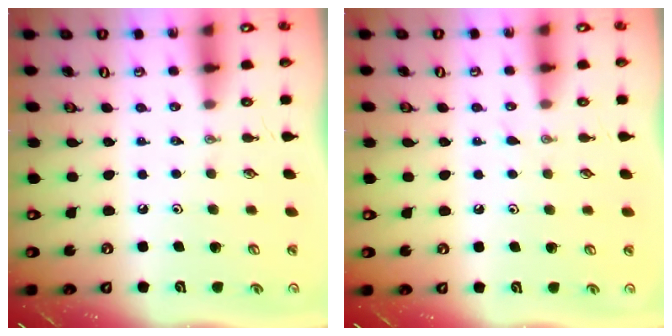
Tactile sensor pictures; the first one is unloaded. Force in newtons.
{"total": 5.4, "press": 5.4, "slide": 0.4}